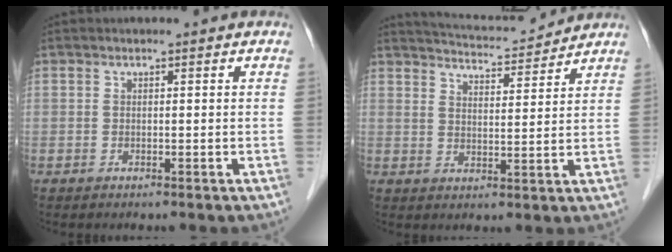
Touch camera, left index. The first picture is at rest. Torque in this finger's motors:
{"motor_torque": [0.45, -0.66, 0.01, 0.01]}